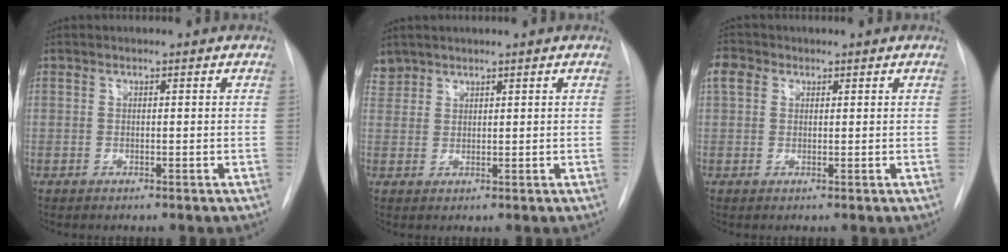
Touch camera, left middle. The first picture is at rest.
{"total": 2.6, "force": [2.2, 1.3, -0.3], "torque": [0.010, 0.010, 0.044]}
{"total": 2.9, "force": [1.3, 2.3, 1.3], "torque": [-0.034, 0.016, 0.025]}